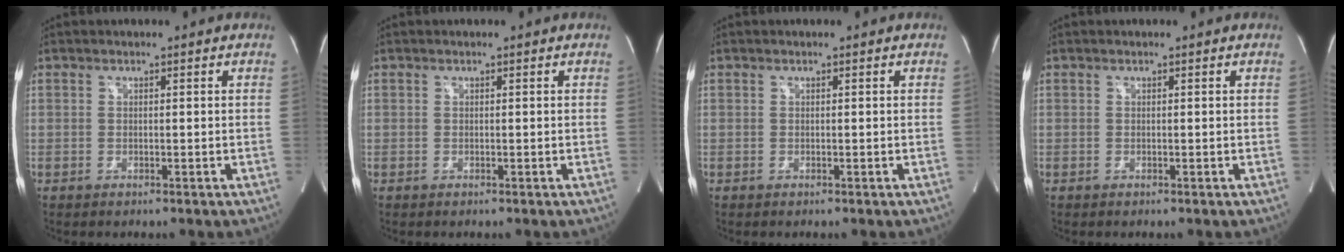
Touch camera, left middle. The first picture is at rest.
{"total": 0.0}
{"total": 0.0}
{"total": 0.0}